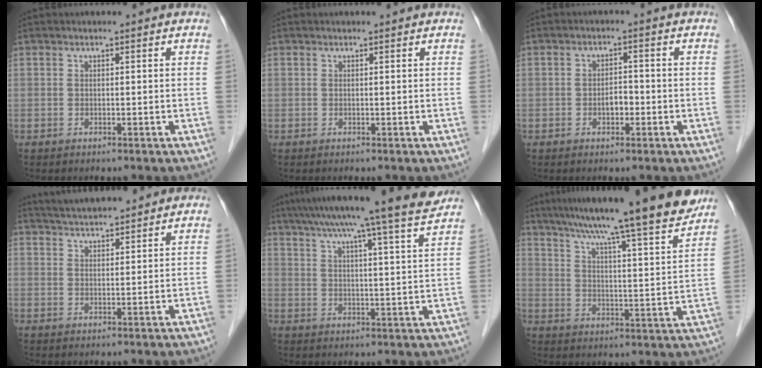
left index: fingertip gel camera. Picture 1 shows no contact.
{"total": 0.0}
{"total": 2.3, "force": [-0.8, 1.2, 1.7], "torque": [-0.025, 0.006, -0.013]}
{"total": 6.7, "force": [6.2, 1.0, 2.3], "torque": [-0.041, 0.029, 0.103]}
{"total": 18.3, "force": [15.7, -1.8, 9.3], "torque": [-0.152, -0.009, 0.212]}
{"total": 20.7, "force": [17.6, -0.5, 10.9], "torque": [-0.170, -0.014, 0.250]}